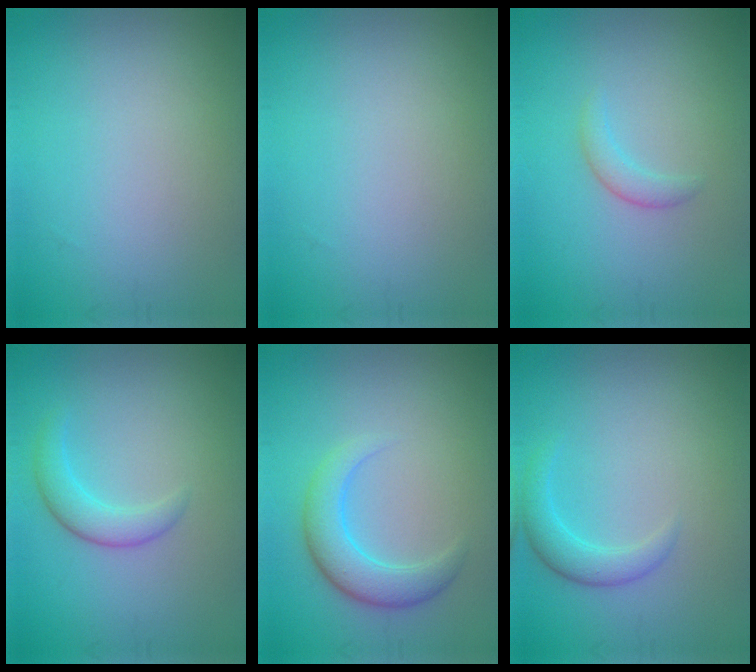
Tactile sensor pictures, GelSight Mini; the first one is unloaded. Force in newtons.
{"total": 0.0}
{"total": 1.4, "press": 1.4, "slide": 0.2}
{"total": 2.4, "press": 2.4, "slide": 0.2}
{"total": 3.8, "press": 3.8, "slide": 0.1}
{"total": 2.2, "press": 2.2, "slide": 0.2}